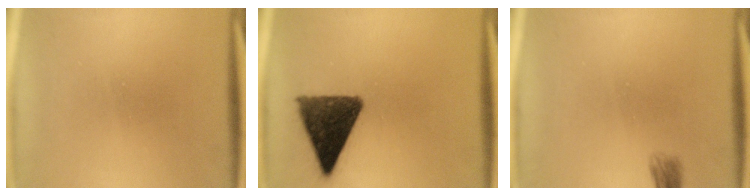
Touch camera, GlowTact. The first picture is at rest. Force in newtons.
{"total": 12.3}
{"total": 1.6}